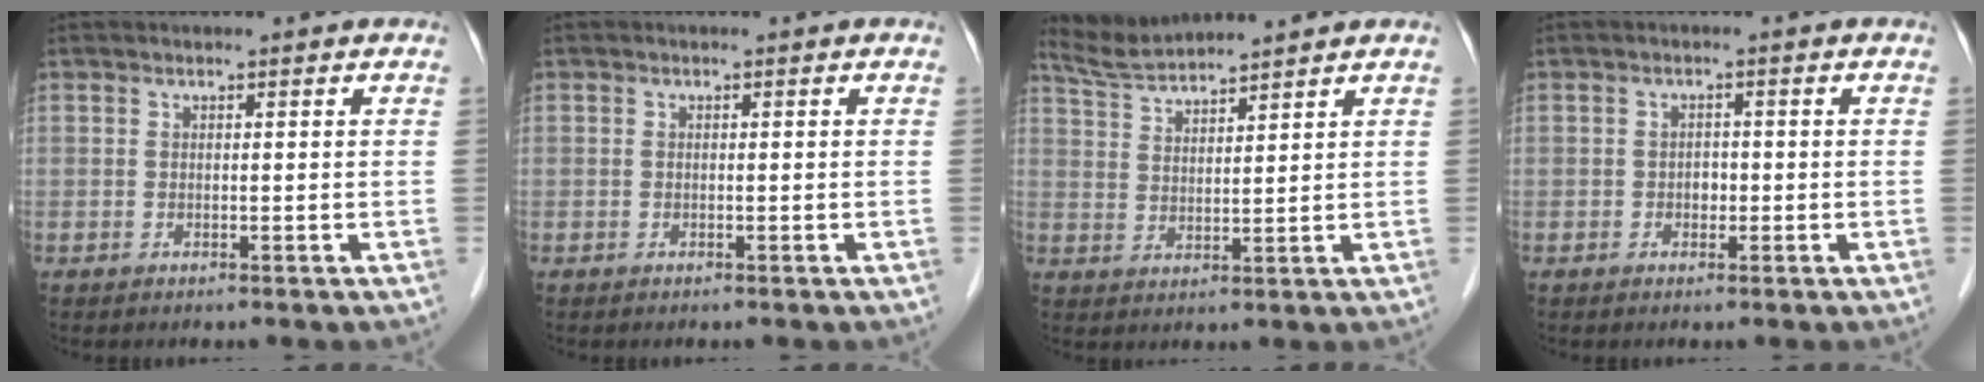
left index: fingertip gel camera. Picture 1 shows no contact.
{"total": 0.0}
{"total": 6.4, "force": [6.2, -0.8, 1.3], "torque": [-0.037, 0.019, 0.125]}
{"total": 1.3, "force": [-0.3, 1.0, 0.8], "torque": [-0.011, 0.004, -0.004]}